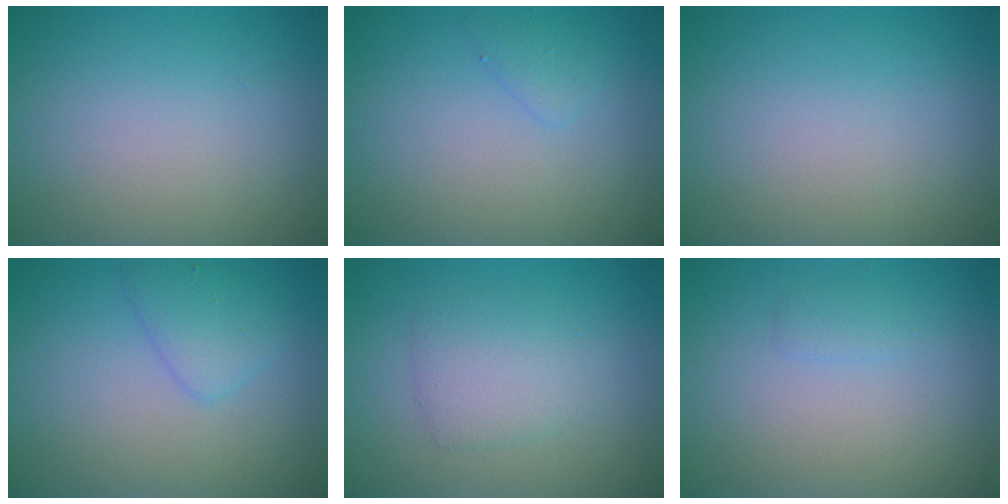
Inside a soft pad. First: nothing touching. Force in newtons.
{"total": 1.0, "press": 1.0, "slide": 0.1}
{"total": 0.0}
{"total": 2.3, "press": 2.2, "slide": 0.1}
{"total": 2.7, "press": 2.7, "slide": 0.1}
{"total": 0.7, "press": 0.7, "slide": 0.0}